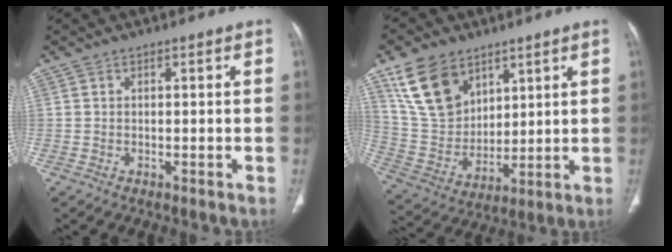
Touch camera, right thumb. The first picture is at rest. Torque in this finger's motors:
{"motor_torque": [-0.48, 3.52, 1.09, 1.37, 0.13]}